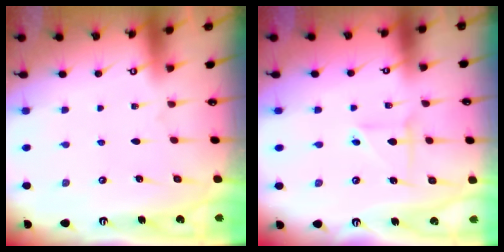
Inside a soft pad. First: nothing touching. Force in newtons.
{"total": 3.1, "press": 3.0, "slide": 0.6}